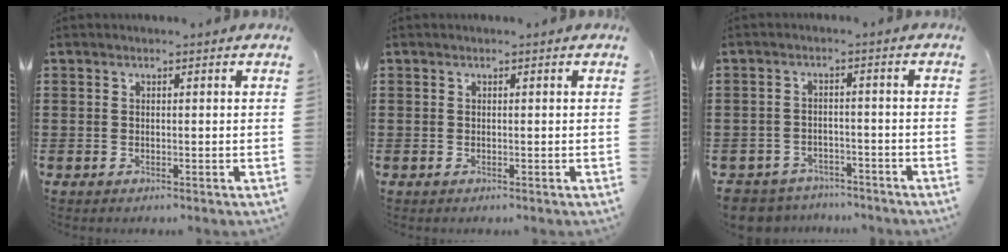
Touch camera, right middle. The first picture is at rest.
{"total": 0.0}
{"total": 3.8, "force": [-3.7, 1.0, -0.2], "torque": [-0.012, -0.001, -0.082]}